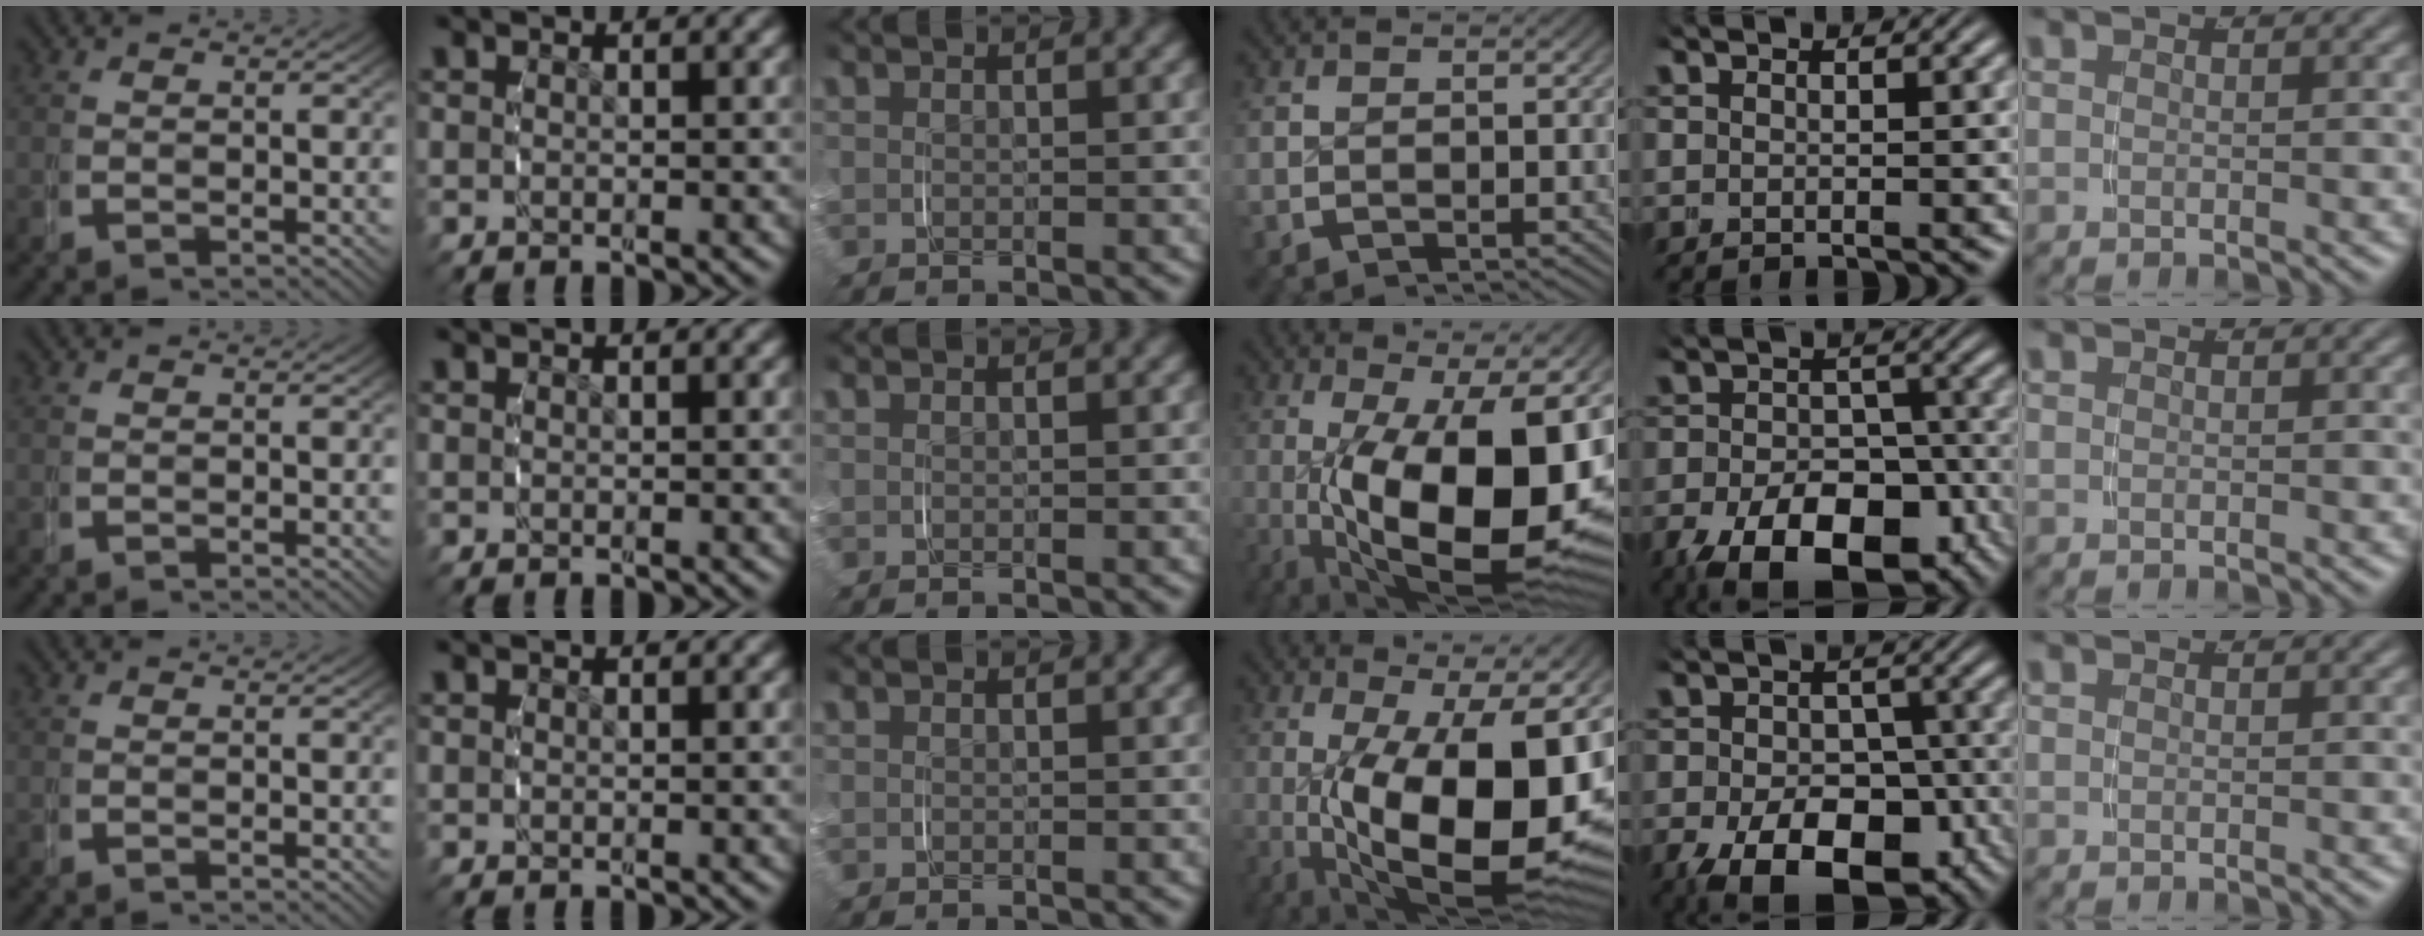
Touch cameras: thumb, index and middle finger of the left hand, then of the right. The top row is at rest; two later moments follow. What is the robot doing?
{"motion": "grasp_and_lifting", "object": "key"}